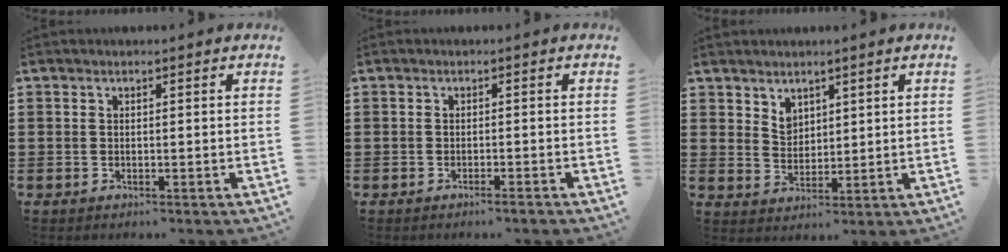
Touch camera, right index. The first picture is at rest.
{"total": 1.0, "force": [-0.8, 0.0, 0.5], "torque": [-0.010, -0.003, -0.015]}
{"total": 3.3, "force": [2.6, 2.0, 0.5], "torque": [-0.017, 0.003, 0.050]}